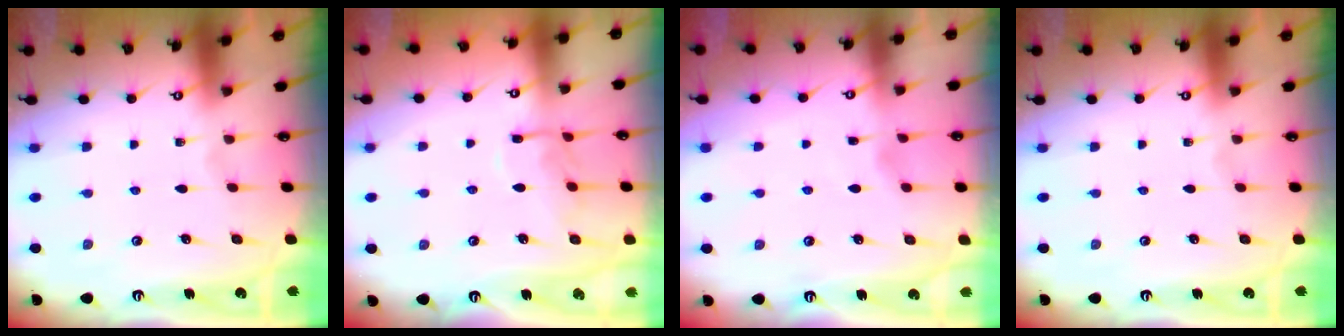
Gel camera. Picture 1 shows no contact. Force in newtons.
{"total": 8.9, "press": 8.9, "slide": 0.7}
{"total": 2.2, "press": 2.2, "slide": 0.3}
{"total": 0.0}